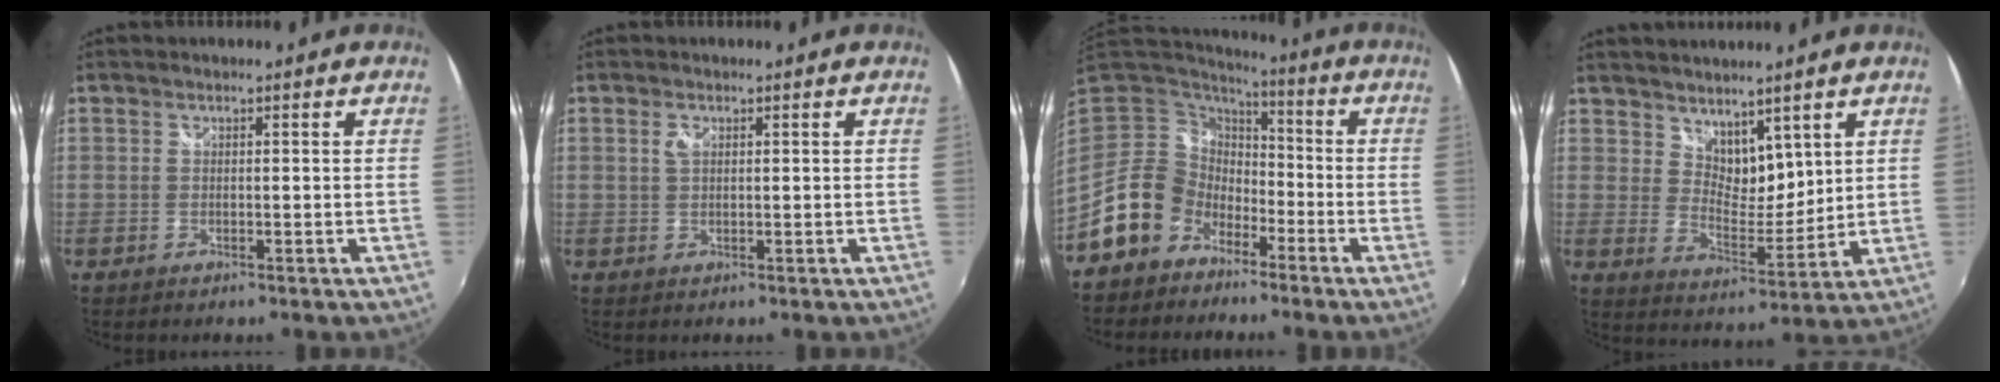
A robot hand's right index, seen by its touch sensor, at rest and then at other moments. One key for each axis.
{"total": 1.6, "fx": 0.6, "fy": 0.9, "fz": 1.2, "tx": -0.023, "ty": 0.000, "tz": 0.009}
{"total": 14.3, "fx": -7.8, "fy": 11.1, "fz": 4.6, "tx": -0.115, "ty": 0.017, "tz": -0.136}
{"total": 7.7, "fx": 5.7, "fy": 4.1, "fz": 3.1, "tx": -0.039, "ty": -0.004, "tz": 0.107}